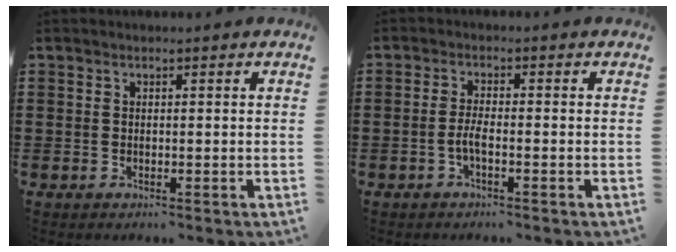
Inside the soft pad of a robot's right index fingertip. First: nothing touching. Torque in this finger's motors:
{"motor_torque": [2.14, 0.00, 0.06, 0.03]}